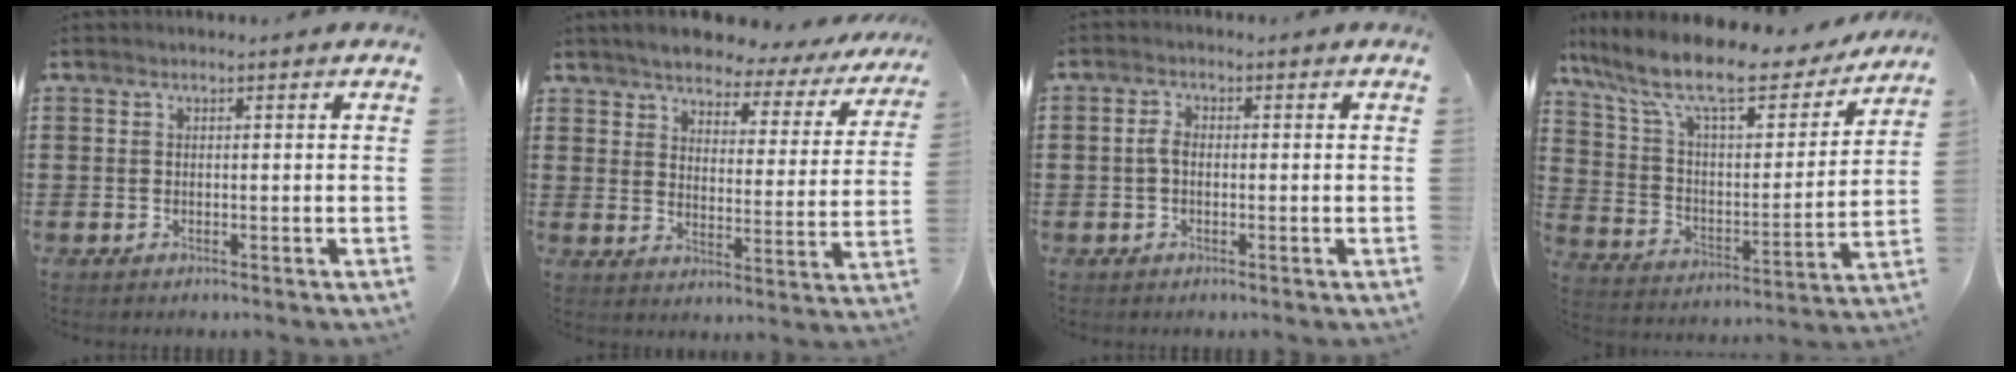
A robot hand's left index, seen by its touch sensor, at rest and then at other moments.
{"total": 4.7, "force": [4.4, 0.9, 1.3], "torque": [-0.052, -0.028, 0.071]}
{"total": 2.4, "force": [-0.2, 1.3, 1.9], "torque": [-0.046, 0.001, -0.007]}
{"total": 12.8, "force": [9.9, 2.9, 7.6], "torque": [-0.185, -0.051, 0.169]}